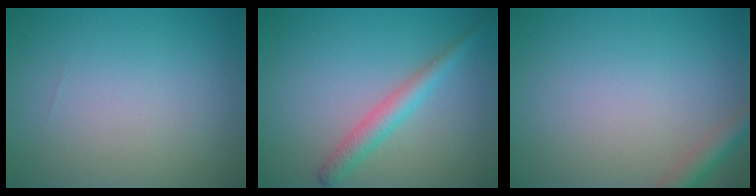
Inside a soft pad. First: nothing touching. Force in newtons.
{"total": 2.7, "press": 2.7, "slide": 0.1}
{"total": 2.2, "press": 2.2, "slide": 0.2}